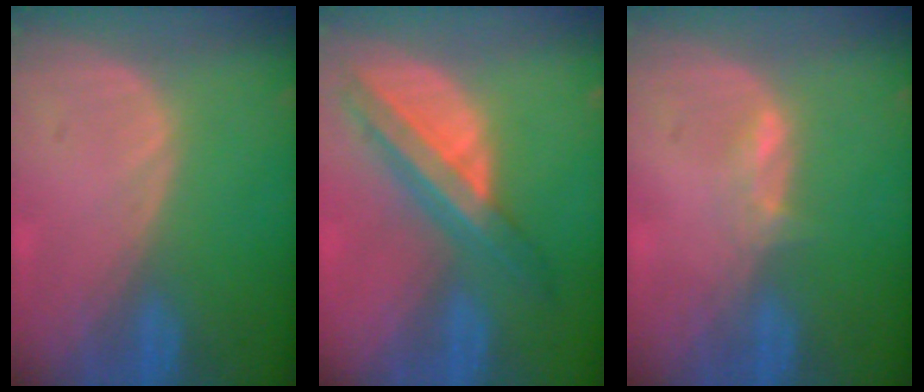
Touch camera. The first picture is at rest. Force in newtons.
{"total": 8.2, "press": 6.9, "slide": 4.4}
{"total": 1.7, "press": 1.7, "slide": 0.6}